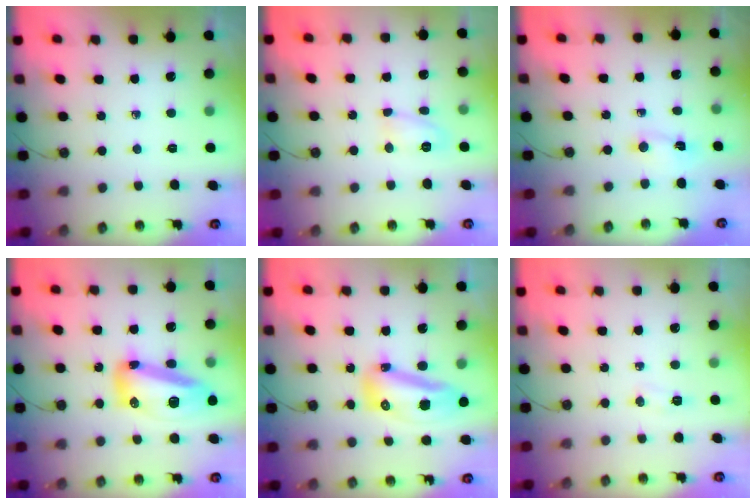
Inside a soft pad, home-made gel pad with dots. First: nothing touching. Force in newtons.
{"total": 7.0, "press": 6.9, "slide": 0.7}
{"total": 1.1, "press": 1.0, "slide": 0.4}
{"total": 15.7, "press": 15.7, "slide": 1.4}
{"total": 12.8, "press": 12.7, "slide": 1.4}
{"total": 4.1, "press": 4.0, "slide": 1.2}